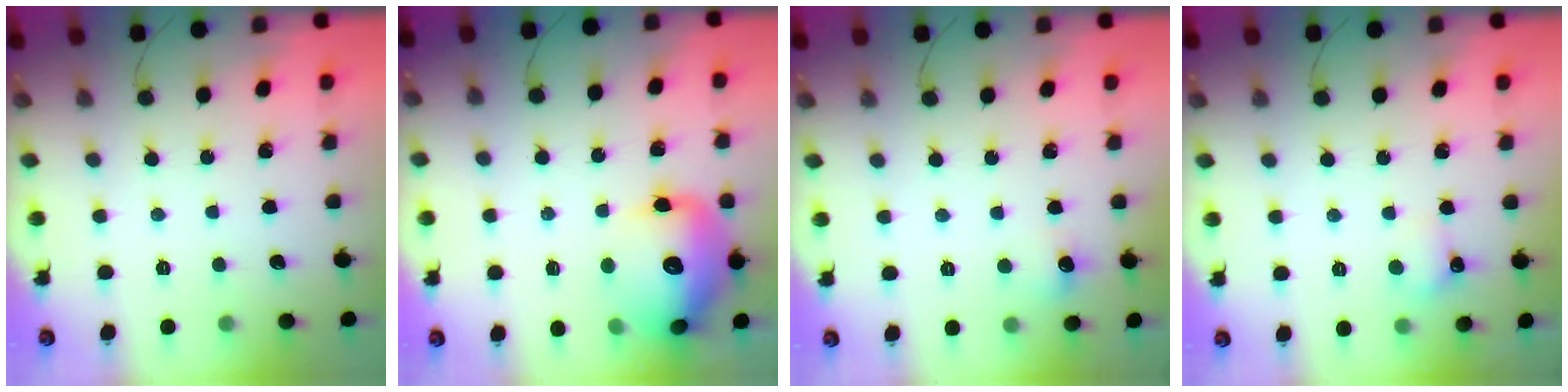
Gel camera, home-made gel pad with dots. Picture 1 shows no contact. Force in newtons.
{"total": 18.4, "press": 18.2, "slide": 2.9}
{"total": 6.0, "press": 5.7, "slide": 1.7}
{"total": 4.9, "press": 4.6, "slide": 1.5}